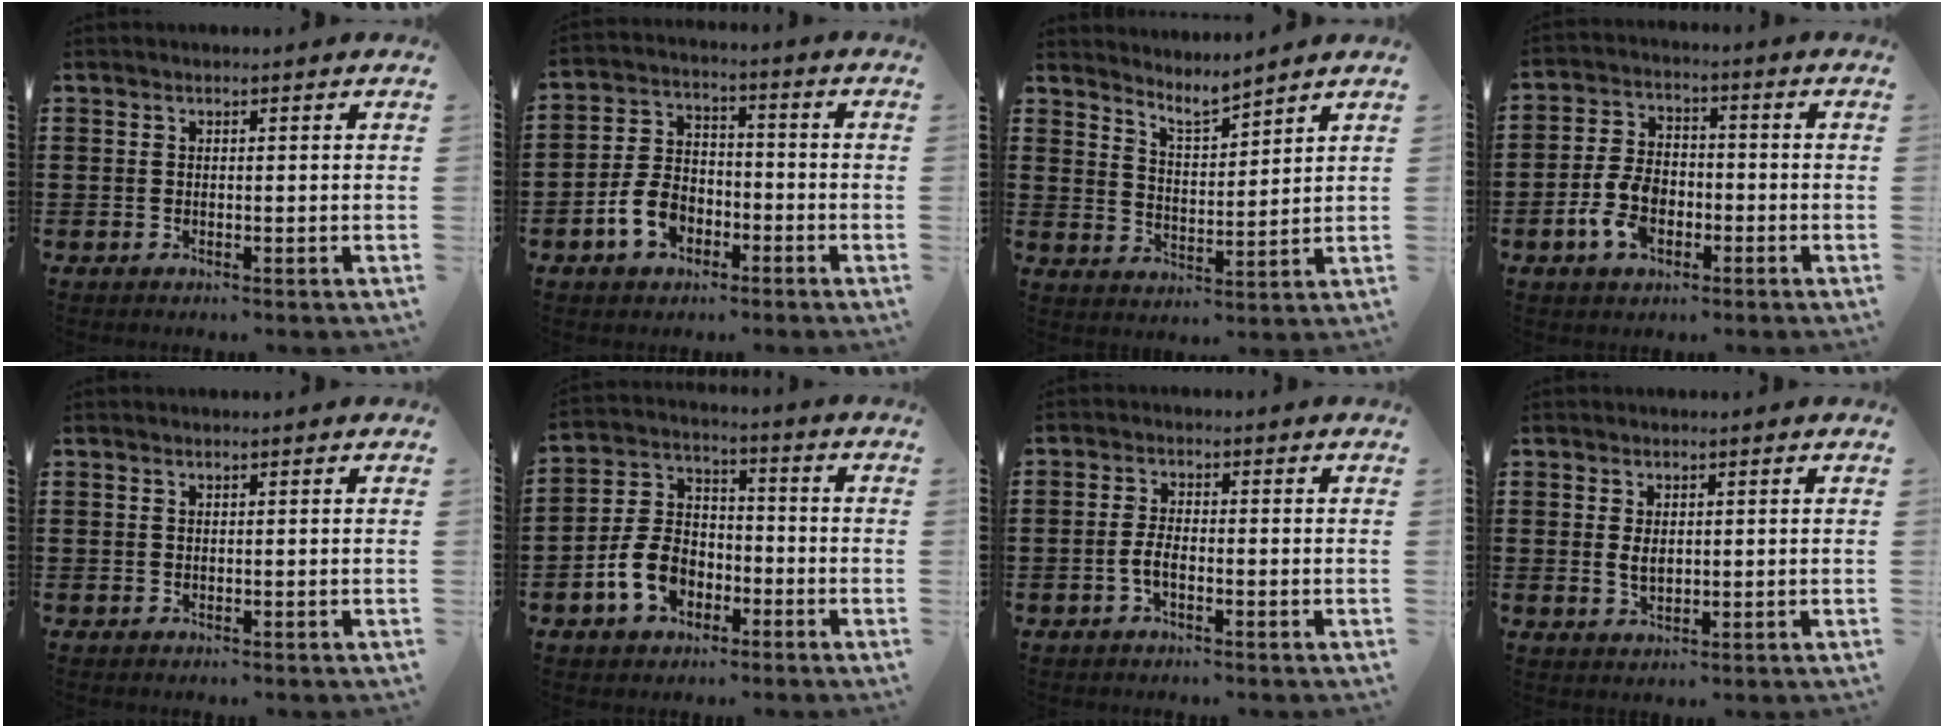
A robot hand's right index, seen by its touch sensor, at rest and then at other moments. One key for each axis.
{"total": 7.2, "fx": -3.2, "fy": 5.1, "fz": 3.9, "tx": -0.104, "ty": 0.009, "tz": -0.066}
{"total": 4.3, "fx": 4.2, "fy": 0.3, "fz": 0.9, "tx": -0.033, "ty": -0.019, "tz": 0.076}
{"total": 7.2, "fx": -2.6, "fy": 4.5, "fz": 4.9, "tx": -0.121, "ty": 0.004, "tz": -0.054}
{"total": 0.0}
{"total": 8.4, "fx": -3.5, "fy": 6.1, "fz": 4.7, "tx": -0.131, "ty": 0.013, "tz": -0.074}
{"total": 2.7, "fx": -1.4, "fy": 1.2, "fz": 1.9, "tx": -0.052, "ty": 0.000, "tz": -0.031}
{"total": 2.2, "fx": 0.4, "fy": 1.4, "fz": 1.7, "tx": -0.037, "ty": 0.006, "tz": 0.007}